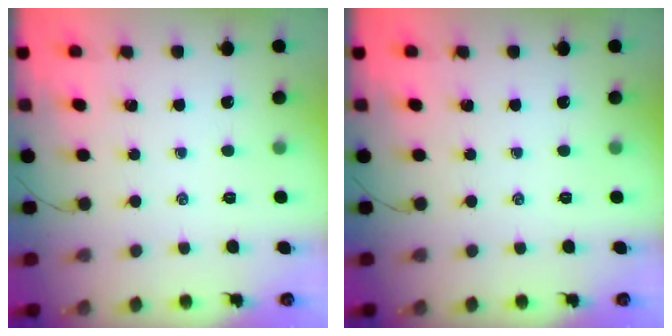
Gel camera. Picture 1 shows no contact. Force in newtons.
{"total": 0.0}